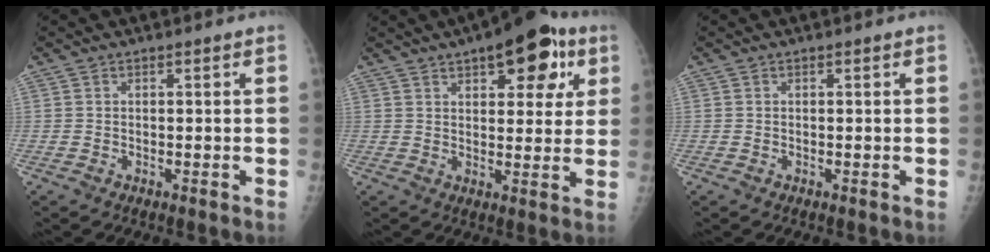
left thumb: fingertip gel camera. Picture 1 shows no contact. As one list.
[{"total": 14.4, "force": [6.8, 6.7, 10.8], "torque": [-0.095, -0.007, 0.087]}, {"total": 0.0}]